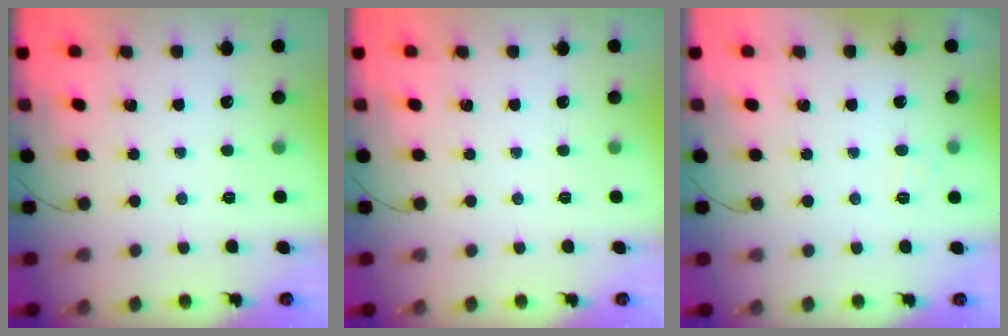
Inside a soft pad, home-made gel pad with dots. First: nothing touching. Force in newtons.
{"total": 0.0}
{"total": 4.3, "press": 4.2, "slide": 1.0}